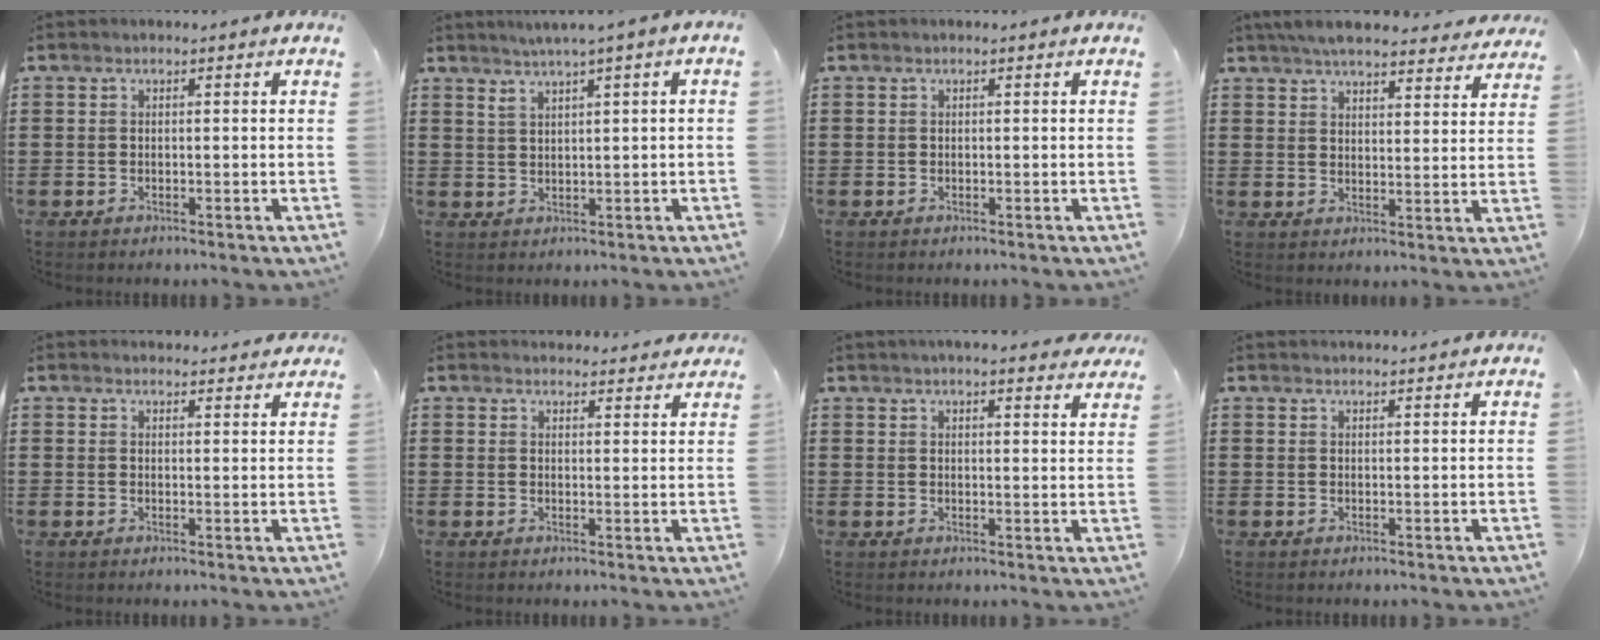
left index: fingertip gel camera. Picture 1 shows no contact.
{"total": 2.0, "force": [0.9, -0.2, 1.8], "torque": [-0.033, -0.001, 0.016]}
{"total": 0.0}
{"total": 5.9, "force": [5.5, 0.9, 1.9], "torque": [-0.056, -0.013, 0.102]}
{"total": 2.2, "force": [2.1, 0.3, 0.0], "torque": [-0.006, -0.002, 0.042]}
{"total": 2.8, "force": [2.7, 0.4, 0.0], "torque": [-0.001, -0.012, 0.050]}
{"total": 3.7, "force": [3.6, 0.0, 1.1], "torque": [-0.033, -0.007, 0.065]}
{"total": 1.5, "force": [1.5, -0.1, 0.2], "torque": [-0.006, 0.001, 0.029]}